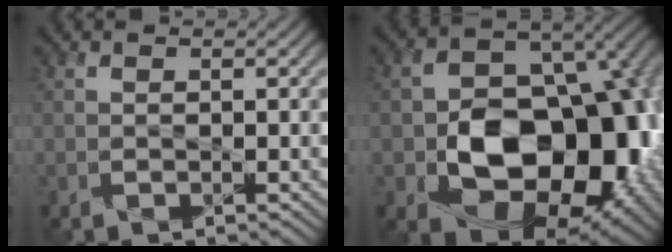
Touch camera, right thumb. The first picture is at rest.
{"total": 17.4, "force": [-3.9, 12.2, 11.7], "torque": [-0.151, -0.033, -0.054]}